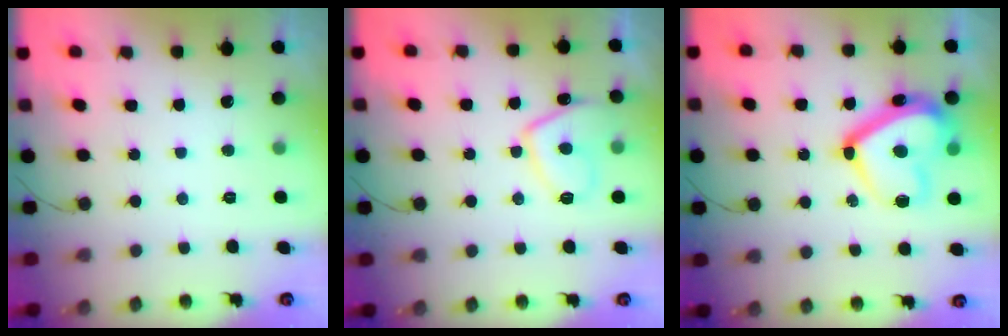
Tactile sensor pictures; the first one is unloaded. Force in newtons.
{"total": 8.3, "press": 8.2, "slide": 1.6}
{"total": 19.0, "press": 19.0, "slide": 1.3}